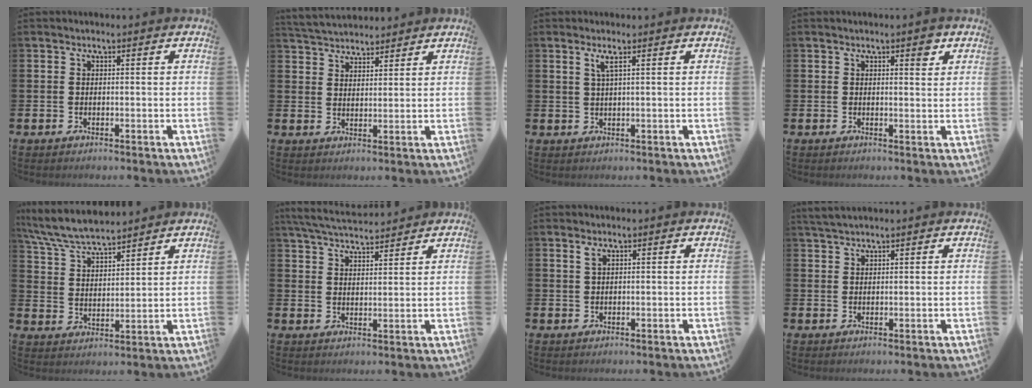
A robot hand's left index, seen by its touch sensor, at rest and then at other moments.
{"total": 4.0, "force": [3.9, 0.9, -0.1], "torque": [-0.019, -0.016, 0.074]}
{"total": 1.8, "force": [1.0, -0.1, 1.5], "torque": [-0.038, 0.002, 0.017]}
{"total": 2.1, "force": [1.5, 0.5, 1.4], "torque": [-0.010, -0.004, 0.020]}
{"total": 7.0, "force": [6.7, 0.9, 1.8], "torque": [-0.065, -0.029, 0.123]}
{"total": 5.2, "force": [5.1, 0.5, 0.9], "torque": [-0.039, -0.024, 0.093]}
{"total": 1.2, "force": [0.7, 0.4, 0.9], "torque": [-0.009, 0.000, 0.009]}
{"total": 2.3, "force": [2.1, 0.4, 0.8], "torque": [-0.018, -0.001, 0.039]}